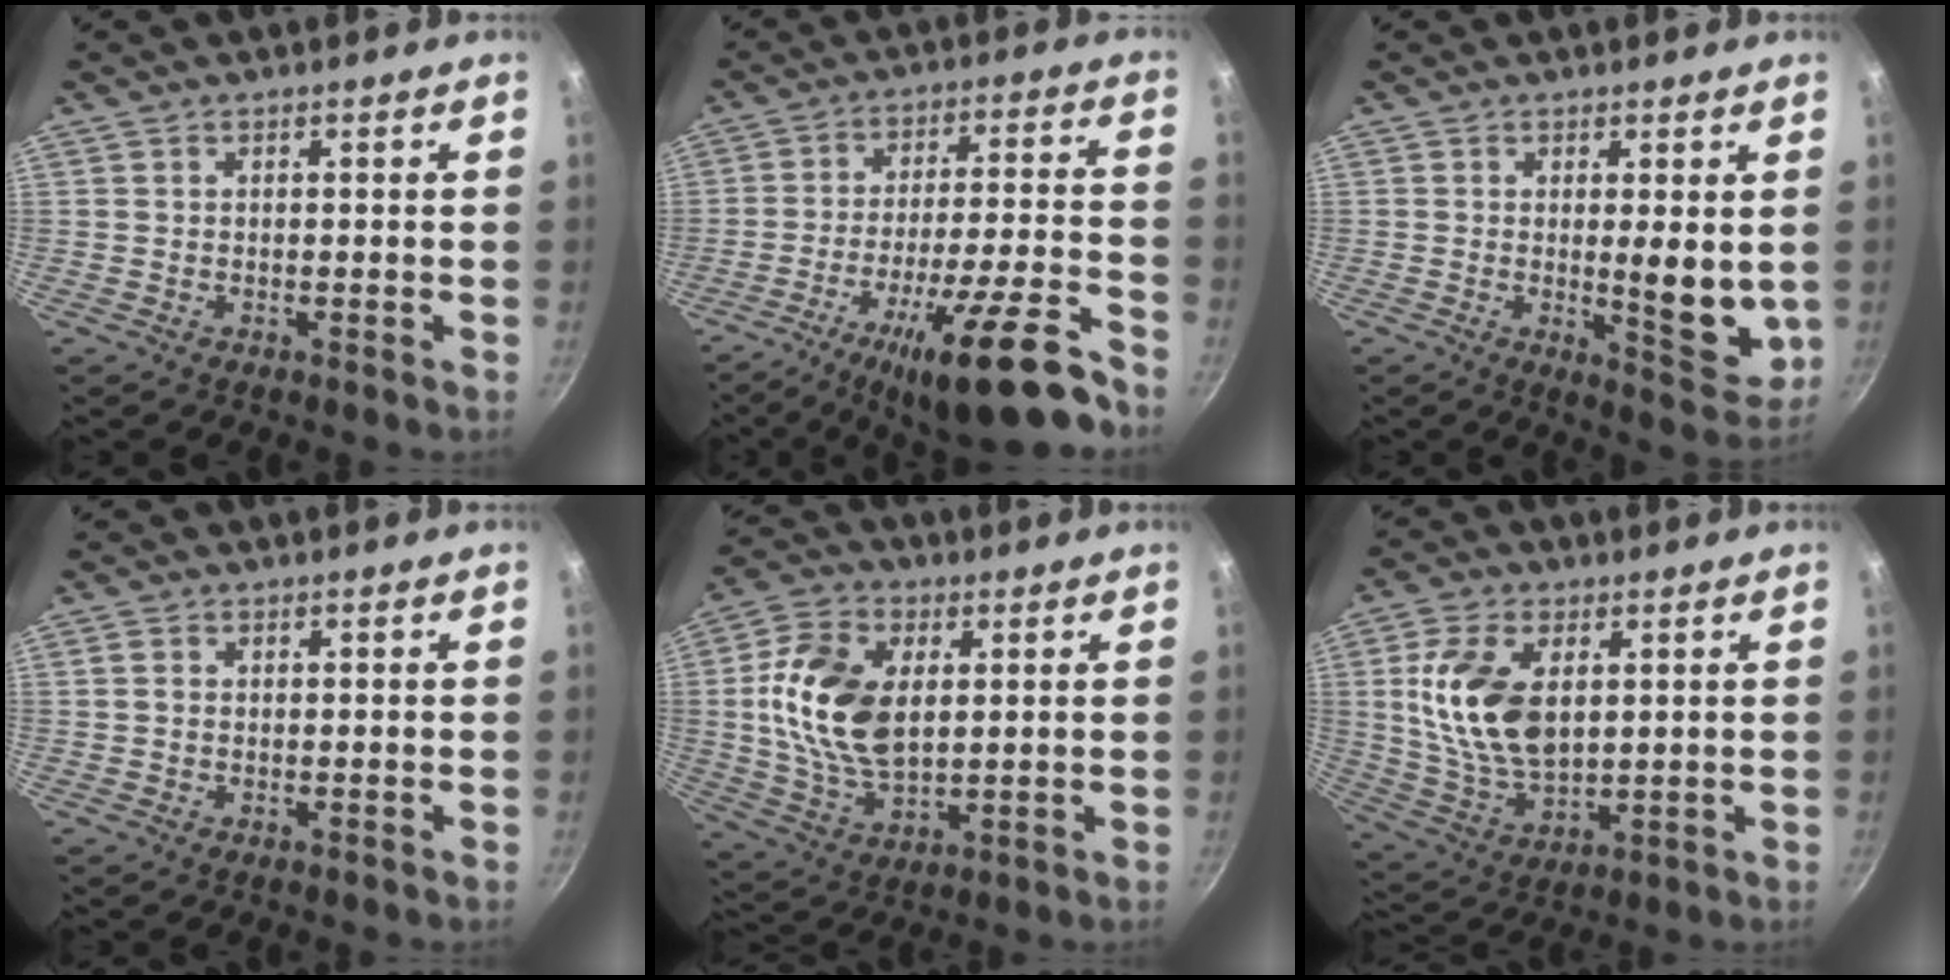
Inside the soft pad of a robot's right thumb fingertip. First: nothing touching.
{"total": 17.9, "force": [-11.9, 2.9, 13.1], "torque": [-0.188, 0.065, -0.182]}
{"total": 8.7, "force": [0.4, 2.5, 8.4], "torque": [-0.105, -0.033, 0.011]}
{"total": 1.3, "force": [0.2, 1.1, 0.7], "torque": [-0.012, 0.003, 0.003]}
{"total": 16.3, "force": [2.5, 10.1, 12.6], "torque": [-0.223, -0.007, 0.049]}
{"total": 15.3, "force": [3.2, 9.1, 11.8], "torque": [-0.209, -0.018, 0.071]}